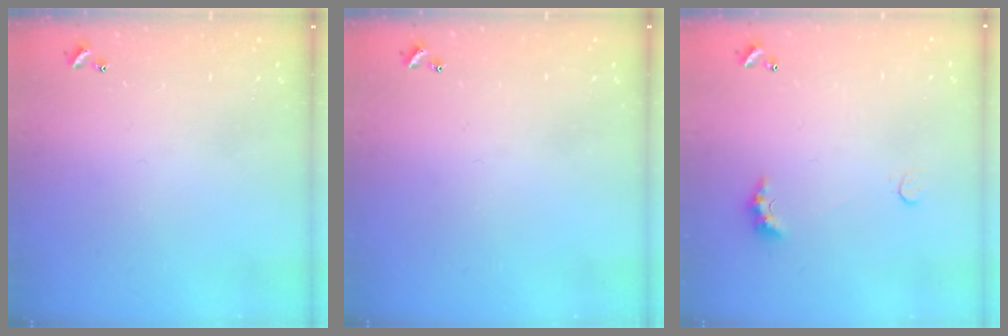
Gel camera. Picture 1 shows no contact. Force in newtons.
{"total": 0.0}
{"total": 2.6, "press": 2.5, "slide": 0.7}